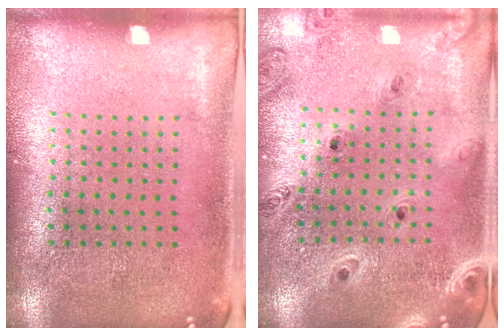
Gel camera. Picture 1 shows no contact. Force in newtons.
{"total": 1.2, "press": 1.2, "slide": 0.2}